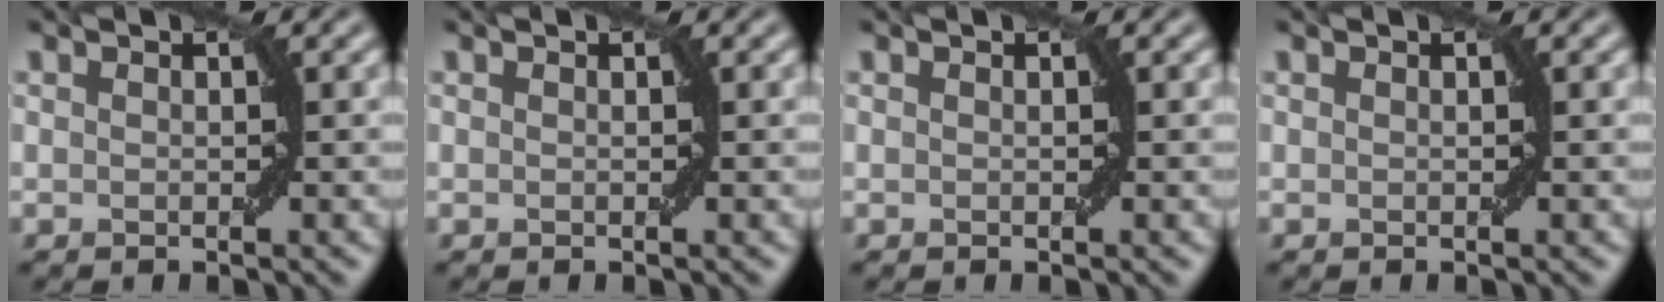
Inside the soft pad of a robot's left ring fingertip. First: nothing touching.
{"total": 0.0}
{"total": 0.0}
{"total": 0.0}